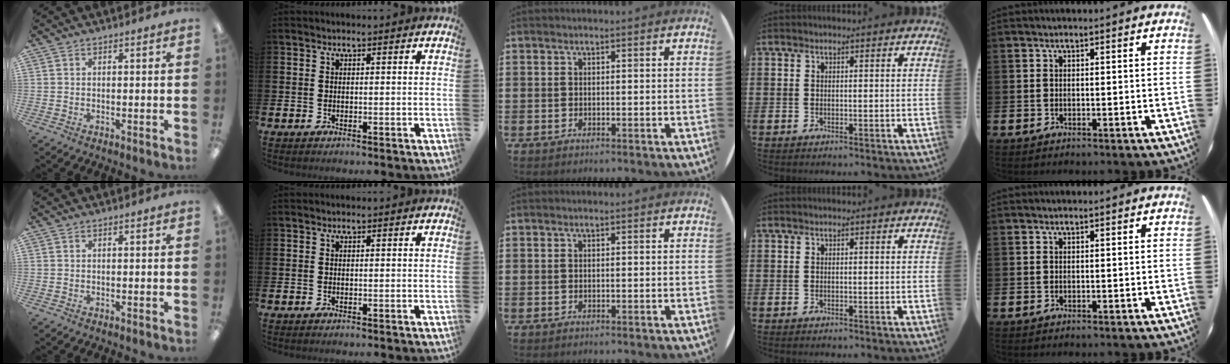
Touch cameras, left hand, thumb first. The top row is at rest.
{}